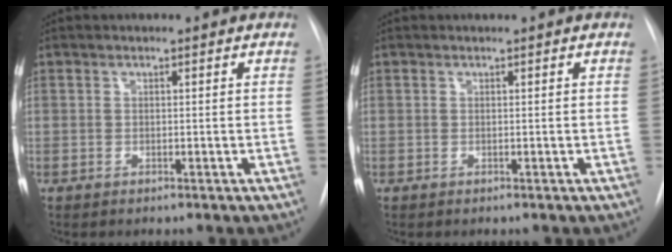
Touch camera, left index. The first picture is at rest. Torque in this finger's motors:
{"motor_torque": [-0.01, 0.00, 0.00, 0.00]}